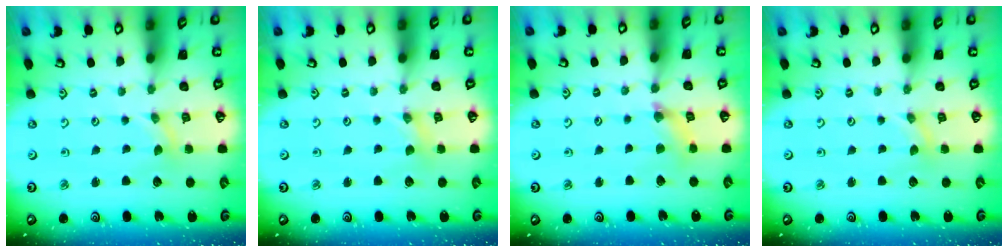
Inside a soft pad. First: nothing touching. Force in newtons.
{"total": 0.0}
{"total": 4.0, "press": 4.0, "slide": 0.5}
{"total": 0.0}